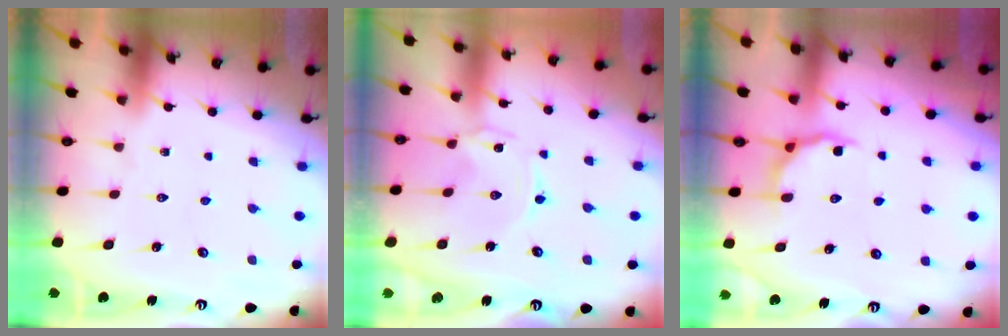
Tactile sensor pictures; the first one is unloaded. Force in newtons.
{"total": 0.0}
{"total": 4.7, "press": 4.1, "slide": 2.2}